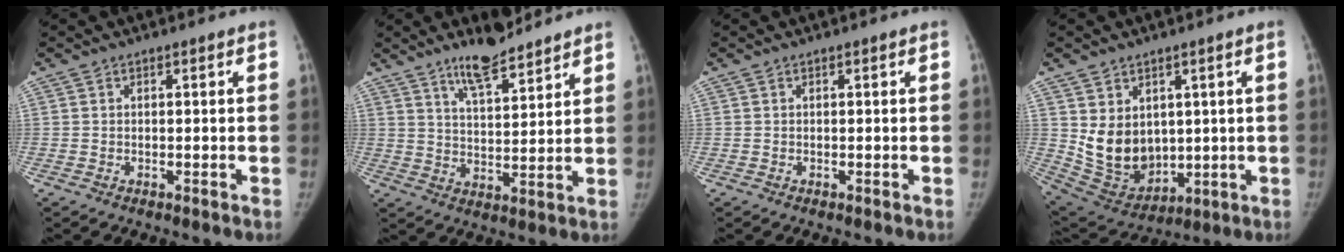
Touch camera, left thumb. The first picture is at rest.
{"total": 9.4, "force": [7.5, 2.4, 5.1], "torque": [-0.072, -0.052, 0.132]}
{"total": 0.0}
{"total": 11.7, "force": [2.2, 9.1, 7.1], "torque": [-0.092, -0.029, 0.076]}